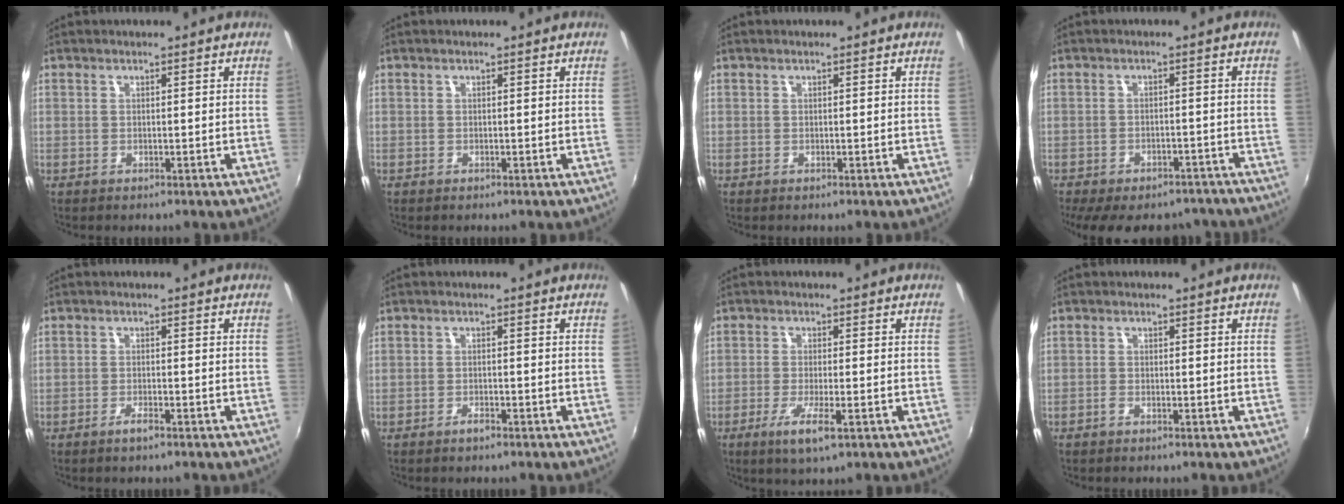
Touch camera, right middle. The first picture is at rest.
{"total": 0.0}
{"total": 0.0}
{"total": 17.8, "force": [-14.6, 7.0, 7.4], "torque": [-0.156, -0.009, -0.184]}
{"total": 1.8, "force": [-1.4, 0.2, 1.1], "torque": [-0.028, -0.001, -0.029]}
{"total": 1.6, "force": [-1.3, 0.4, 0.7], "torque": [-0.016, 0.000, -0.025]}
{"total": 5.7, "force": [-2.8, 0.7, 4.9], "torque": [-0.102, -0.016, -0.052]}
{"total": 0.8, "force": [-0.7, 0.2, 0.3], "torque": [-0.010, -0.001, -0.019]}